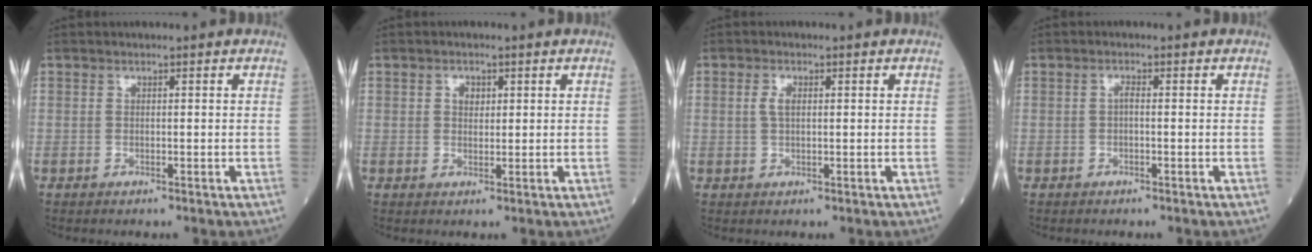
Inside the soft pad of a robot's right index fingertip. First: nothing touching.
{"total": 1.7, "force": [0.6, 1.3, 1.0], "torque": [-0.016, 0.000, 0.009]}
{"total": 1.9, "force": [0.4, 0.8, 1.7], "torque": [-0.037, 0.004, 0.009]}
{"total": 0.9, "force": [-0.1, 0.2, 0.9], "torque": [-0.017, 0.002, -0.004]}